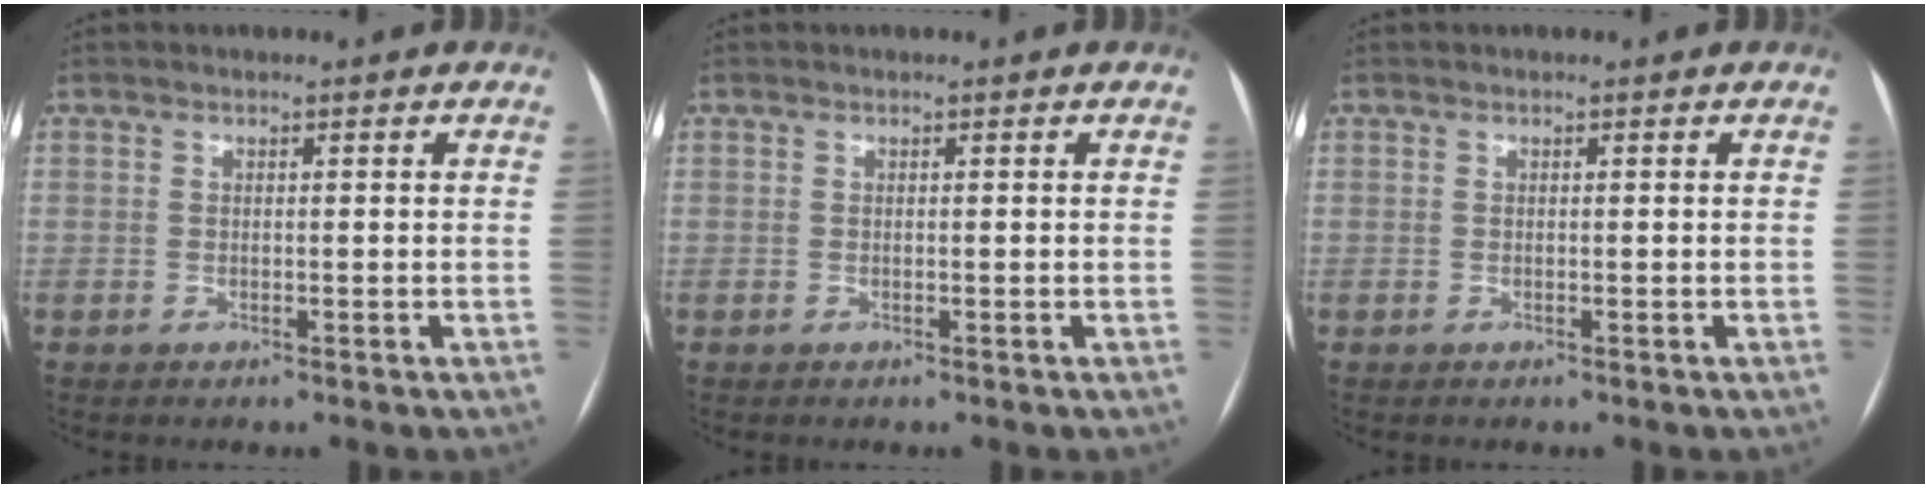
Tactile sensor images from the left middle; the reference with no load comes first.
{"total": 0.0}
{"total": 0.0}